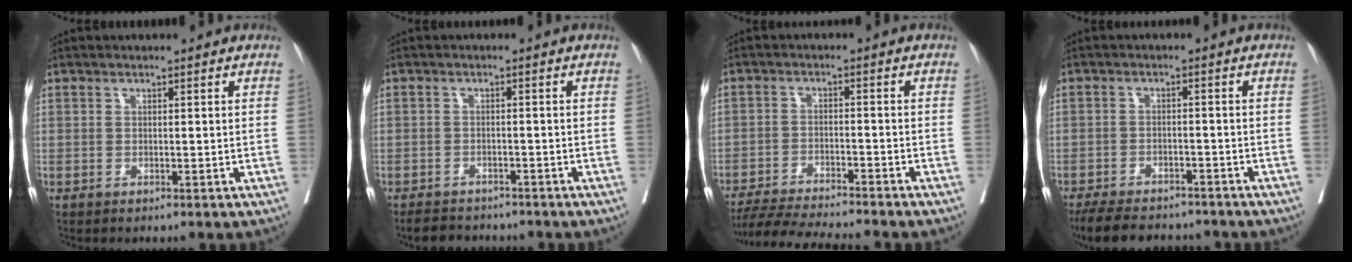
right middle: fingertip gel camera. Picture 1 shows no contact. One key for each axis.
{"total": 5.3, "fx": -4.8, "fy": 1.8, "fz": 1.0, "tx": -0.015, "ty": -0.007, "tz": -0.071}
{"total": 11.8, "fx": -10.8, "fy": -0.5, "fz": 4.6, "tx": -0.068, "ty": -0.017, "tz": -0.178}
{"total": 12.1, "fx": -10.6, "fy": 3.7, "fz": 4.6, "tx": -0.087, "ty": -0.007, "tz": -0.149}